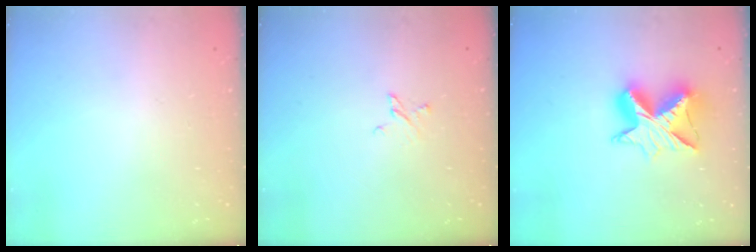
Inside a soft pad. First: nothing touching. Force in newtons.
{"total": 2.7, "press": 2.7, "slide": 0.4}
{"total": 11.7, "press": 11.7, "slide": 0.8}